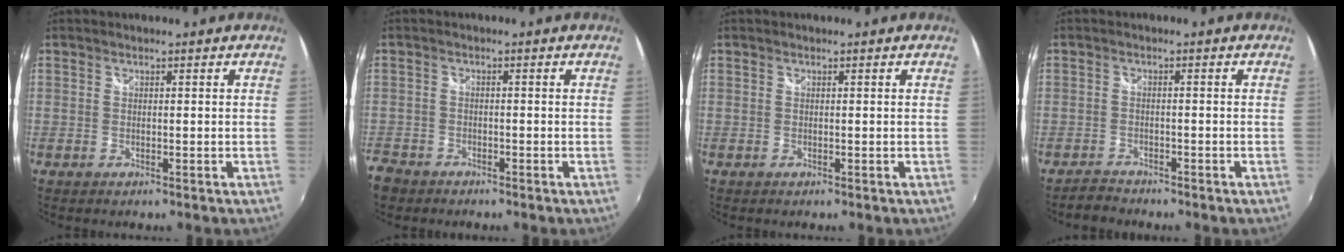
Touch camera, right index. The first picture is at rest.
{"total": 5.1, "force": [-3.5, 3.6, 0.8], "torque": [-0.039, 0.001, -0.071]}
{"total": 0.0}
{"total": 2.6, "force": [-2.4, 0.9, 0.0], "torque": [-0.012, 0.002, -0.047]}